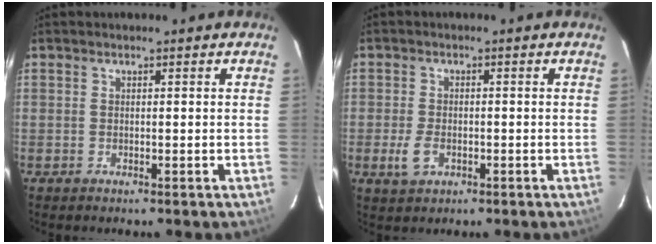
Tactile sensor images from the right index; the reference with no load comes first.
{"total": 4.0, "force": [-1.4, 2.7, 2.7], "torque": [-0.062, -0.002, -0.021]}